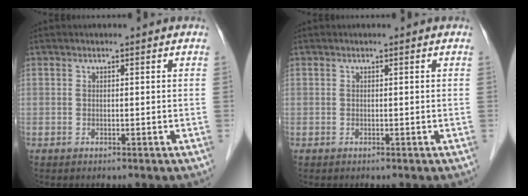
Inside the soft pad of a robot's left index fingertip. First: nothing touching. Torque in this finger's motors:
{"motor_torque": [0.00, 0.00, 0.00, 0.00]}